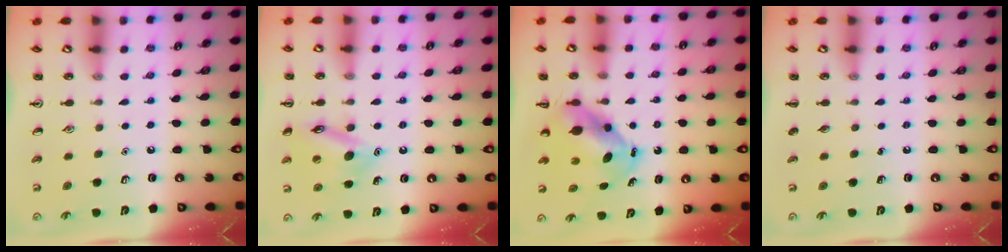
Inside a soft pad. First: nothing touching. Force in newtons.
{"total": 13.2, "press": 13.1, "slide": 1.4}
{"total": 6.6, "press": 6.3, "slide": 1.9}
{"total": 0.0}